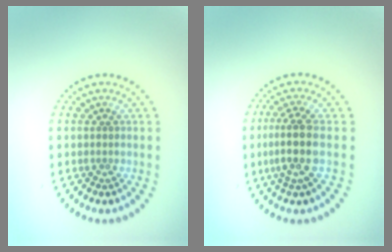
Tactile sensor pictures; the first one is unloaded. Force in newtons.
{"total": 3.4, "press": 2.8, "slide": 2.0}